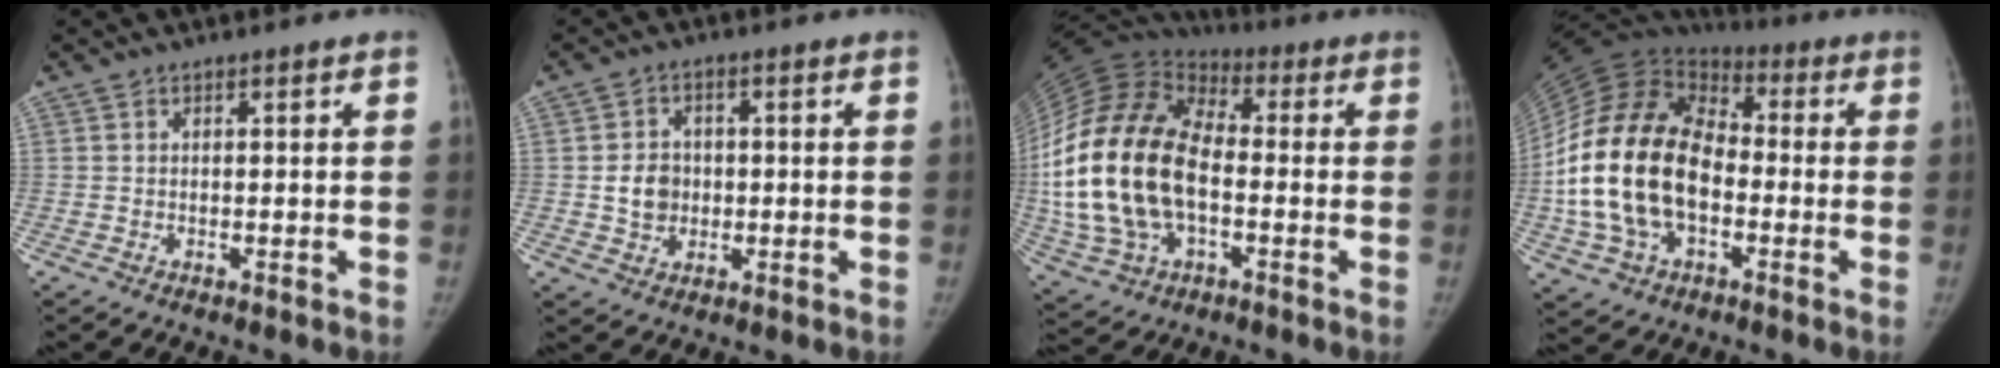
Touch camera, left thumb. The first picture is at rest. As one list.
[{"total": 5.5, "force": [-0.2, 4.8, 2.7], "torque": [-0.027, 0.002, -0.004]}, {"total": 26.9, "force": [-2.4, 16.6, 21.0], "torque": [-0.444, 0.013, -0.041]}, {"total": 24.7, "force": [-3.3, 16.4, 18.2], "torque": [-0.357, 0.024, -0.060]}]